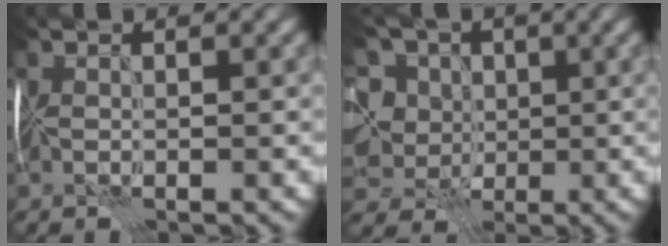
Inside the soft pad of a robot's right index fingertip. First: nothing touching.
{"total": 10.1, "force": [2.3, 8.3, 5.3], "torque": [-0.101, 0.024, 0.001]}